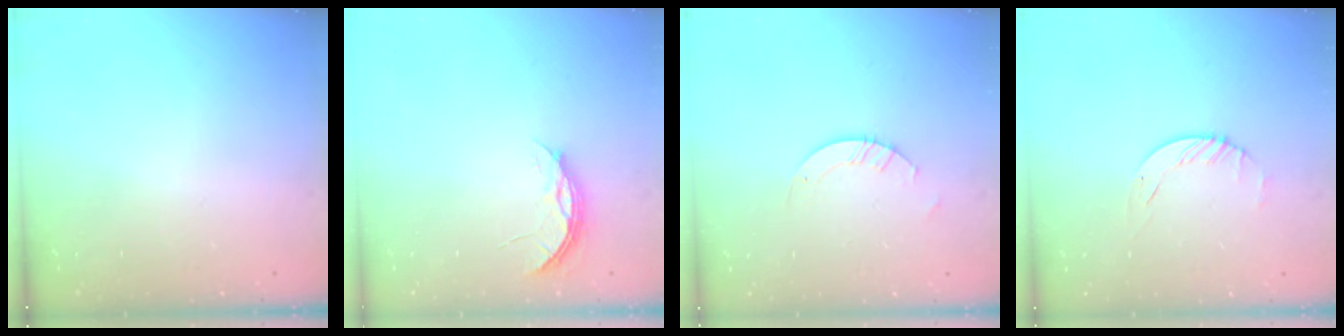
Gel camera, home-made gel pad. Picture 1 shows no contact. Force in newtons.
{"total": 4.4, "press": 4.4, "slide": 0.4}
{"total": 2.6, "press": 2.6, "slide": 0.2}
{"total": 2.3, "press": 2.3, "slide": 0.3}